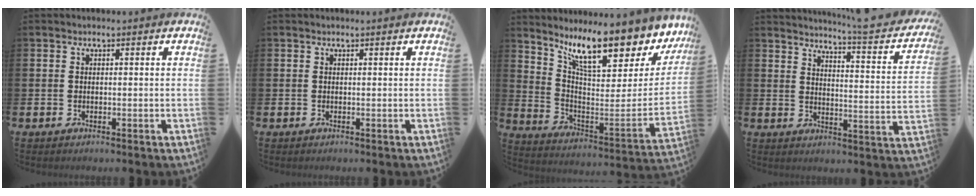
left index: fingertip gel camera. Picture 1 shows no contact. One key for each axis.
{"total": 0.0}
{"total": 13.0, "fx": 10.0, "fy": 4.2, "fz": 7.2, "tx": -0.147, "ty": -0.074, "tz": 0.168}
{"total": 4.5, "fx": 4.0, "fy": -0.4, "fz": 1.9, "tx": -0.036, "ty": -0.046, "tz": 0.056}